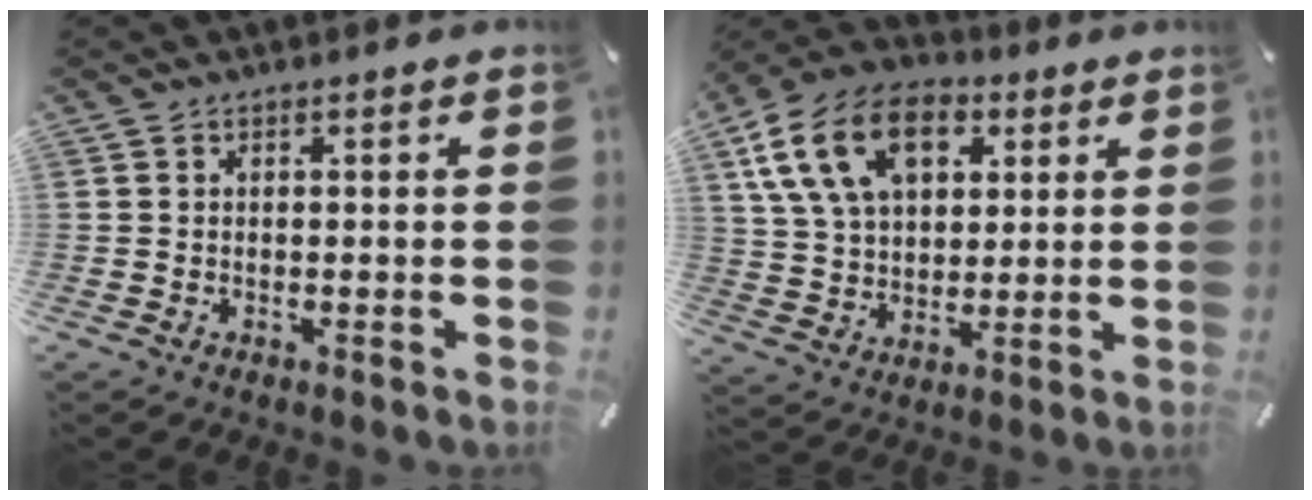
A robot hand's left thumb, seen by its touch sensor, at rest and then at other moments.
{"total": 16.6, "force": [6.9, 11.3, 9.9], "torque": [-0.204, -0.008, 0.129]}